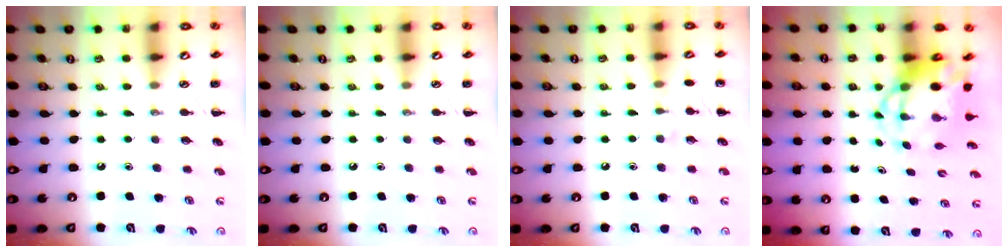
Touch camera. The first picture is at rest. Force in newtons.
{"total": 0.0}
{"total": 5.6, "press": 5.3, "slide": 1.8}
{"total": 6.6, "press": 6.4, "slide": 1.6}